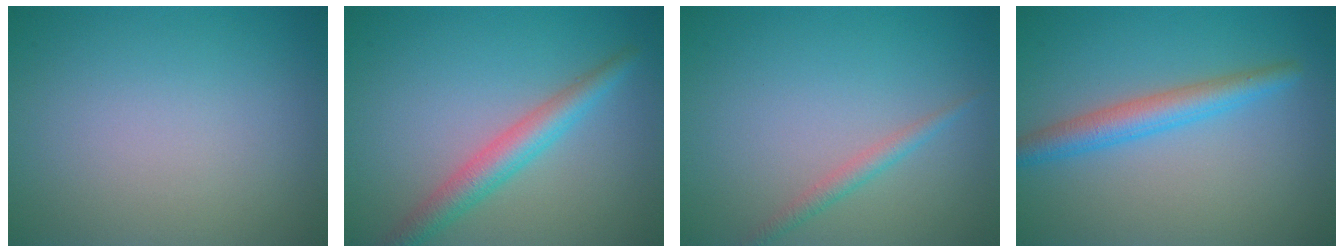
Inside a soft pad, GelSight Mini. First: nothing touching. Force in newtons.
{"total": 3.6, "press": 3.6, "slide": 0.0}
{"total": 1.4, "press": 1.4, "slide": 0.0}
{"total": 3.4, "press": 3.4, "slide": 0.0}